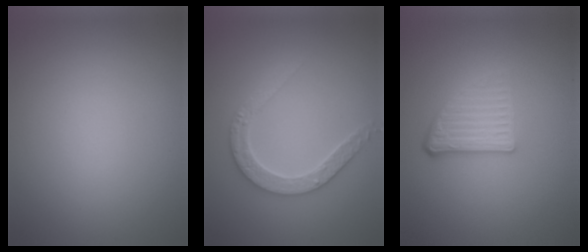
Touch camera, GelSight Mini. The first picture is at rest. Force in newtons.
{"total": 3.0, "press": 2.9, "slide": 0.6}
{"total": 3.8, "press": 2.5, "slide": 2.9}